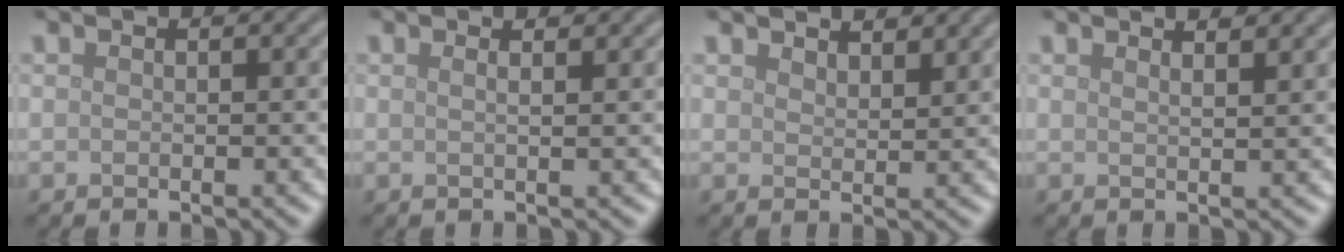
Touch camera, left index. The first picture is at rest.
{"total": 2.7, "force": [1.5, 1.2, 1.9], "torque": [-0.006, 0.011, -0.013]}
{"total": 3.1, "force": [2.9, 0.6, 0.9], "torque": [-0.016, 0.003, 0.044]}
{"total": 3.2, "force": [2.4, 1.1, 1.7], "torque": [0.006, 0.015, 0.004]}